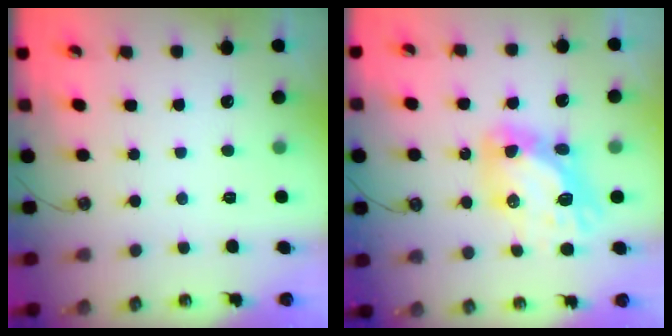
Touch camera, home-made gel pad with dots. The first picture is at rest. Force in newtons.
{"total": 13.9, "press": 13.8, "slide": 1.5}